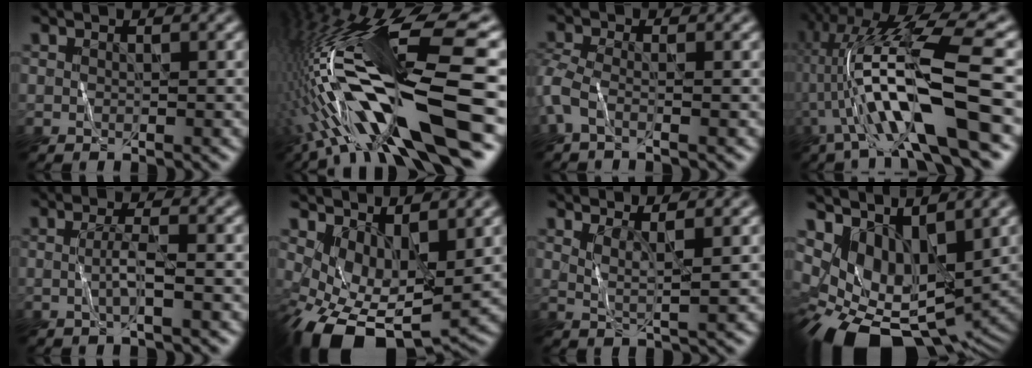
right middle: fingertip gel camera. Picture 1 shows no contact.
{"total": 17.6, "force": [-3.9, 3.5, 16.8], "torque": [-0.307, 0.017, -0.067]}
{"total": 2.2, "force": [-1.1, 0.7, 1.7], "torque": [-0.046, -0.006, -0.035]}
{"total": 12.1, "force": [-1.6, 2.2, 11.8], "torque": [-0.223, 0.018, -0.026]}
{"total": 2.0, "force": [-0.3, 0.3, 2.0], "torque": [-0.041, -0.001, -0.007]}
{"total": 8.5, "force": [-0.2, 4.9, 7.0], "torque": [-0.130, -0.024, 0.005]}
{"total": 2.3, "force": [1.4, 0.4, 1.8], "torque": [-0.030, -0.008, 0.027]}
{"total": 8.9, "force": [-0.1, 5.8, 6.7], "torque": [-0.121, -0.031, 0.017]}